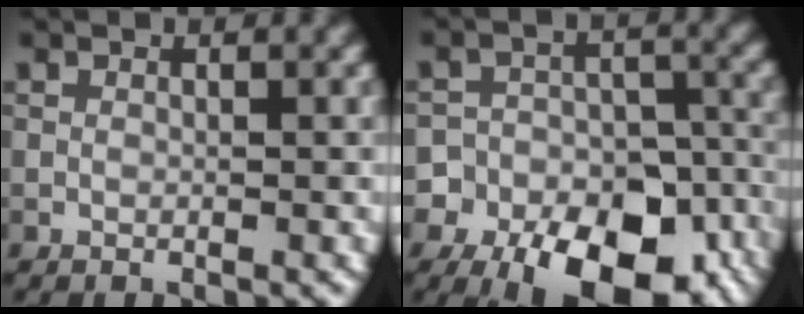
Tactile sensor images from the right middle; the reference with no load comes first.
{"total": 16.6, "force": [-10.9, 10.6, 6.8], "torque": [-0.093, -0.034, -0.160]}